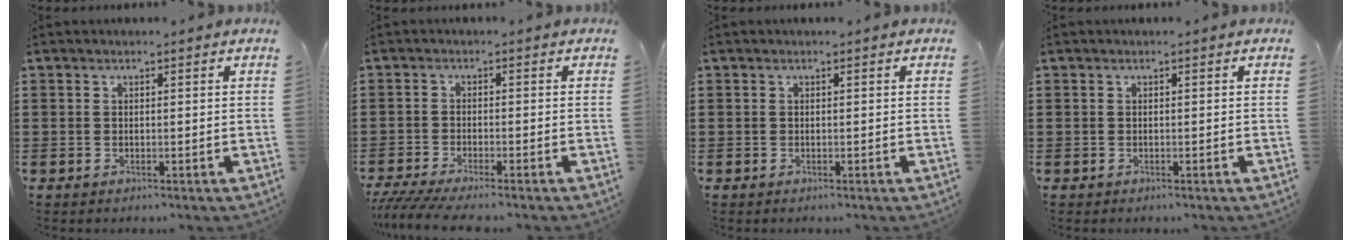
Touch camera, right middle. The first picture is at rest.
{"total": 2.9, "force": [-2.5, 0.0, 1.4], "torque": [-0.038, -0.011, -0.054]}
{"total": 0.0}
{"total": 0.0}